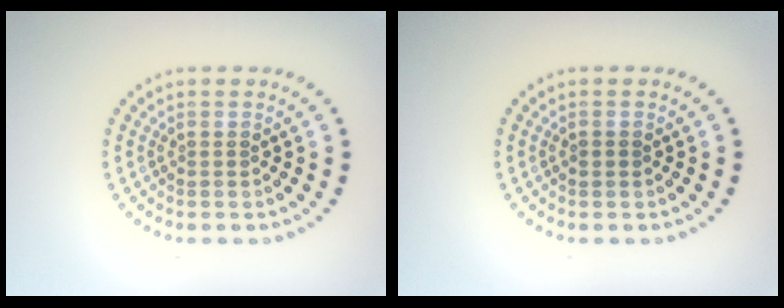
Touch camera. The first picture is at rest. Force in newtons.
{"total": 0.9, "press": 0.9, "slide": 0.1}